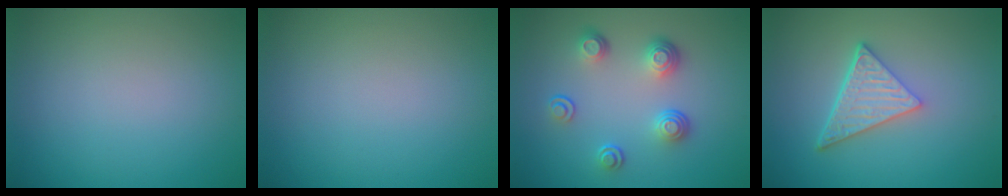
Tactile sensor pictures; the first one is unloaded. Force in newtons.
{"total": 0.0}
{"total": 3.7, "press": 2.7, "slide": 2.6}
{"total": 4.7, "press": 3.4, "slide": 3.3}